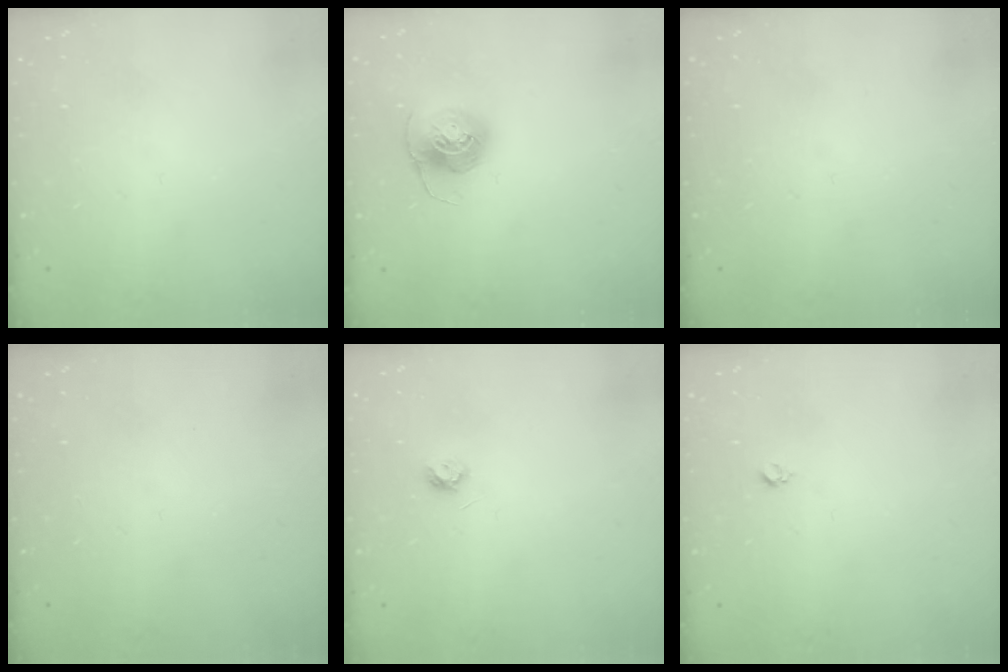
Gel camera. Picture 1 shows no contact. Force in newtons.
{"total": 7.1, "press": 7.1, "slide": 0.5}
{"total": 0.0}
{"total": 0.0}
{"total": 3.9, "press": 3.9, "slide": 0.6}
{"total": 3.0, "press": 2.9, "slide": 0.4}